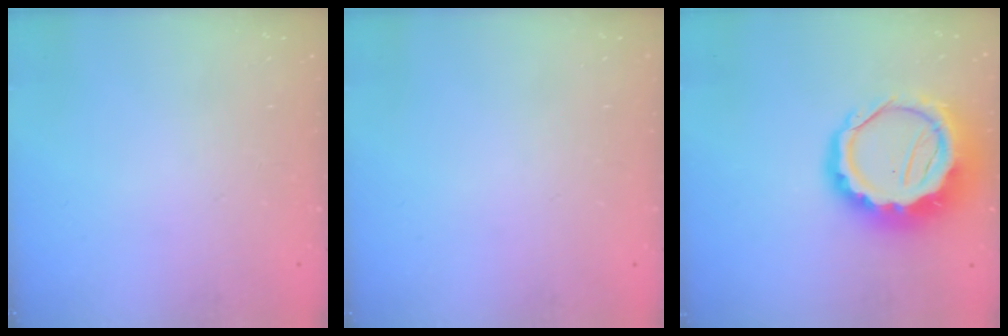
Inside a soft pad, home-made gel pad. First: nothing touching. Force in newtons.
{"total": 0.0}
{"total": 13.2, "press": 12.9, "slide": 2.9}